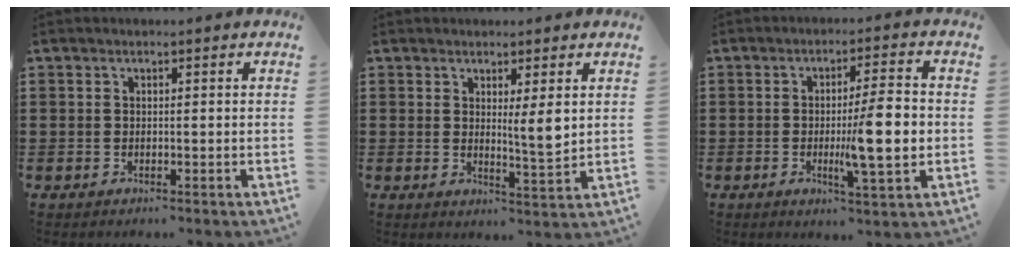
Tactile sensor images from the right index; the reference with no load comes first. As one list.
[{"total": 4.4, "force": [1.7, 0.4, 4.0], "torque": [-0.064, -0.010, 0.025]}, {"total": 9.4, "force": [-0.7, 1.6, 9.3], "torque": [-0.141, -0.006, -0.015]}]